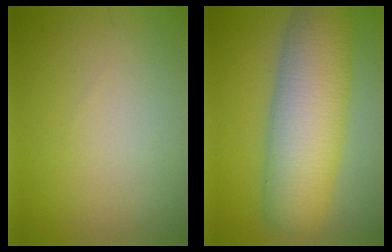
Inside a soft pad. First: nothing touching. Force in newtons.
{"total": 11.0, "press": 11.0, "slide": 0.7}